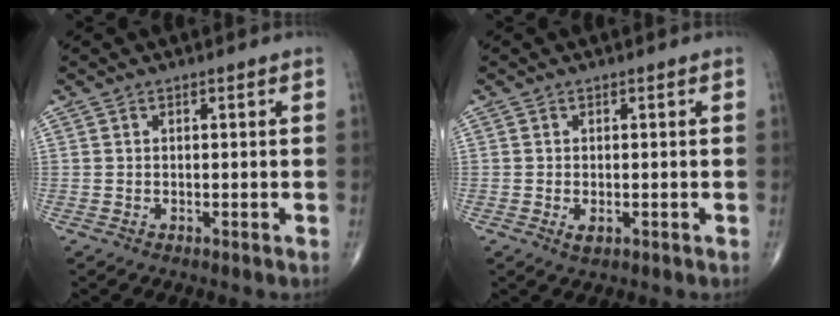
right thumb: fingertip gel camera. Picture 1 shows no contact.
{"total": 1.5, "force": [-0.5, 0.7, 1.2], "torque": [-0.023, -0.005, -0.008]}